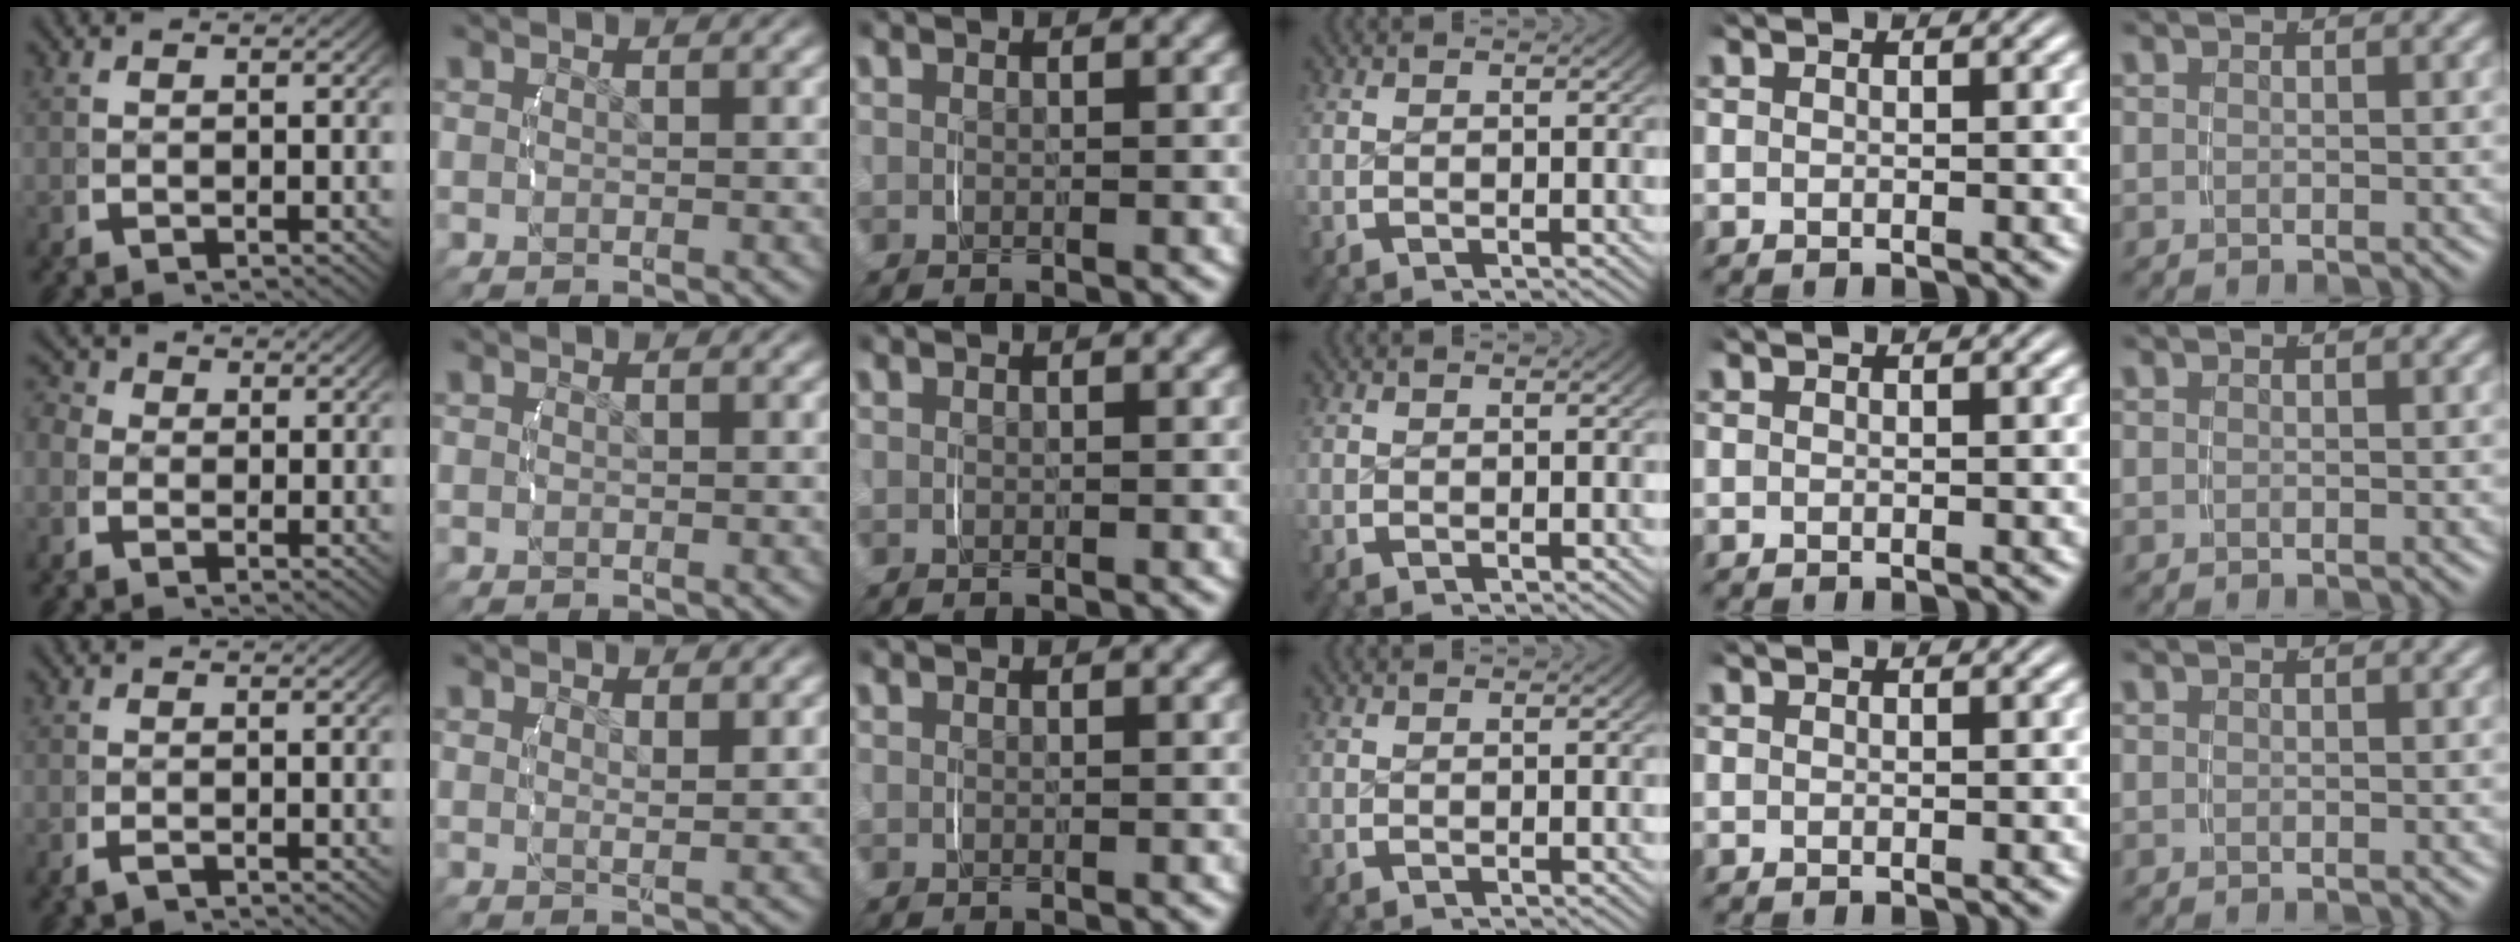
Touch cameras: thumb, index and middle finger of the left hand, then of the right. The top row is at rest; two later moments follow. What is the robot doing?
{"motion": "lift_and_place", "object": "toothpaste"}